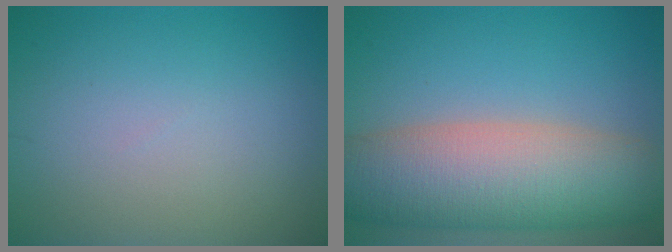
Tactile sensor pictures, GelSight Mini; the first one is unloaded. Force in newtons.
{"total": 11.1, "press": 11.1, "slide": 0.7}